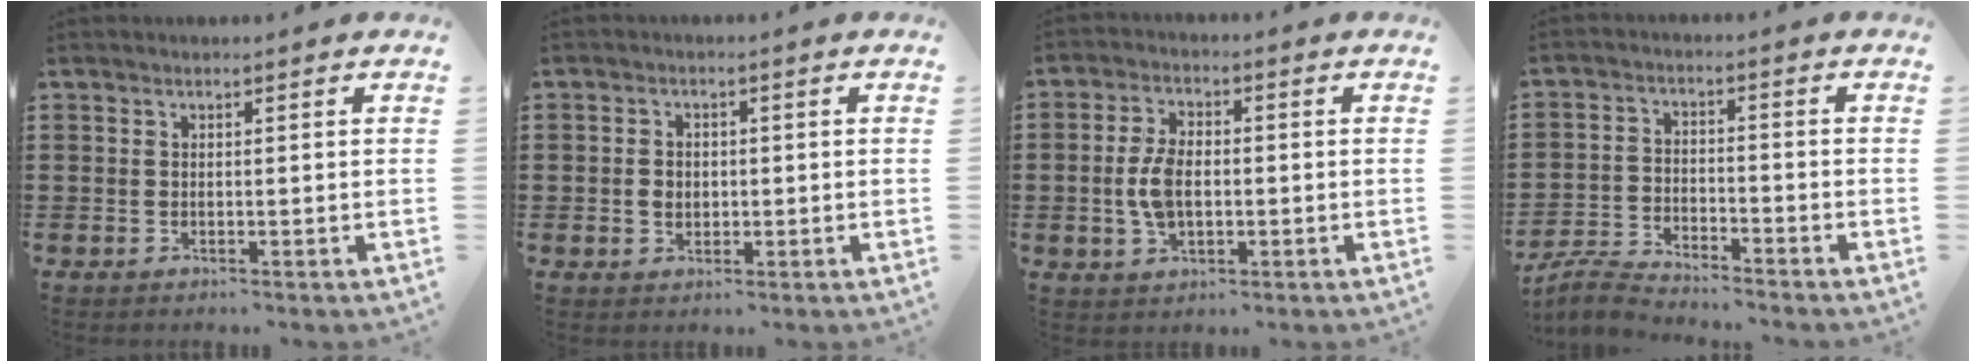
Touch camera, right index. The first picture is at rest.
{"total": 2.1, "force": [-0.2, 1.7, 1.2], "torque": [-0.026, 0.006, -0.005]}
{"total": 6.1, "force": [-0.4, 3.4, 5.0], "torque": [-0.124, -0.004, -0.014]}
{"total": 5.4, "force": [-5.4, 0.2, 0.6], "torque": [-0.031, 0.000, -0.115]}